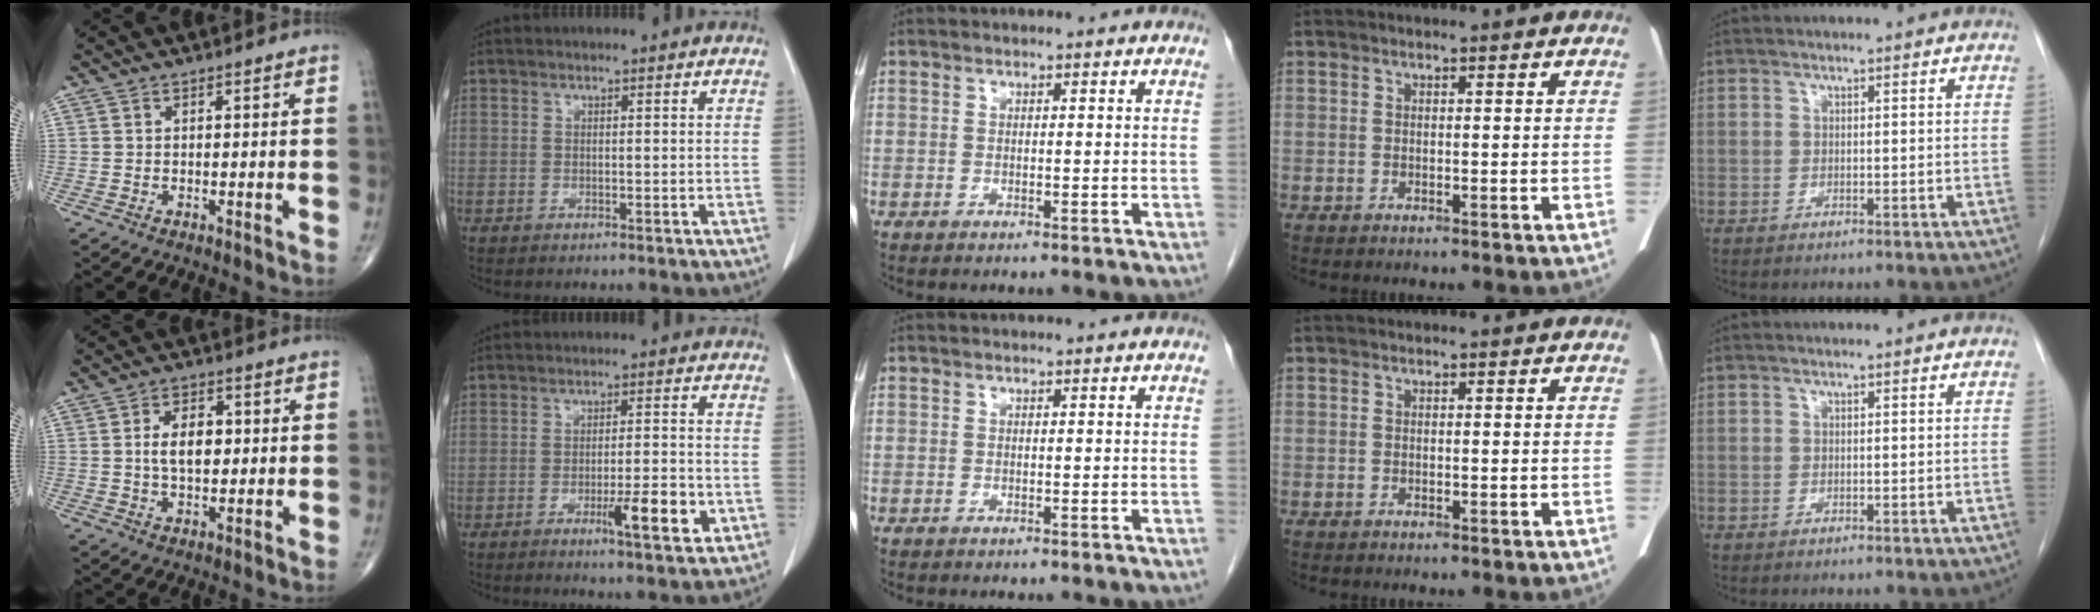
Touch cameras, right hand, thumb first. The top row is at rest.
{"thumb": {"total": 6.5, "force": [0.7, 3.8, 5.2], "torque": [-0.076, 0.003, 0.009]}, "index": {"total": 7.1, "force": [-2.8, 1.0, 6.4], "torque": [-0.098, -0.006, -0.038]}}